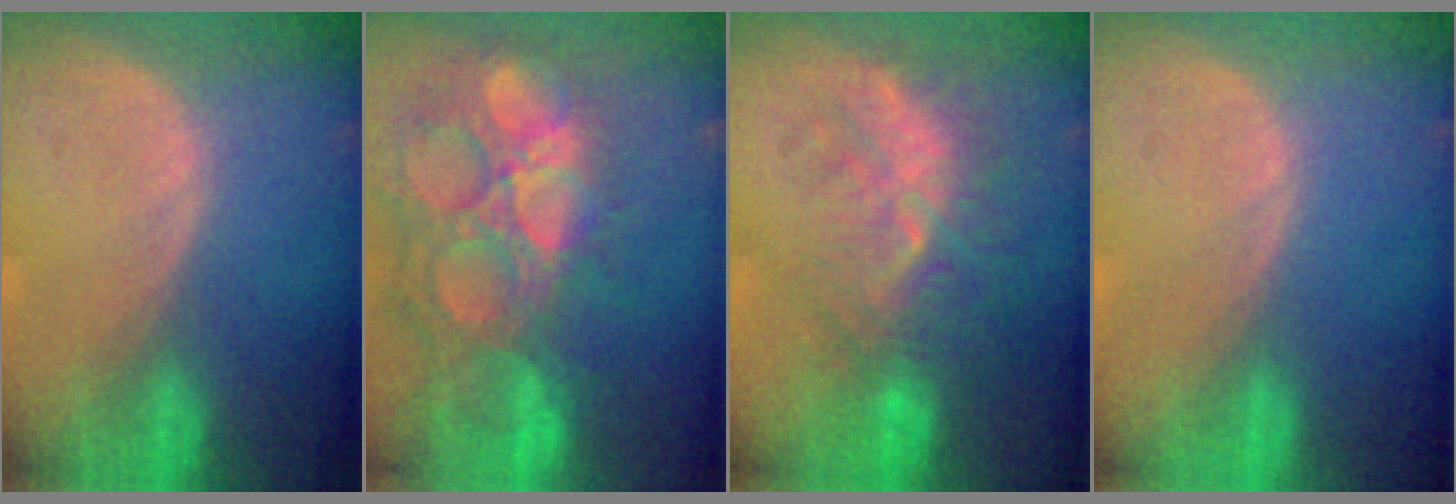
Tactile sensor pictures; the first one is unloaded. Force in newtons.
{"total": 15.1, "press": 12.5, "slide": 8.5}
{"total": 9.3, "press": 8.6, "slide": 3.6}
{"total": 0.0}